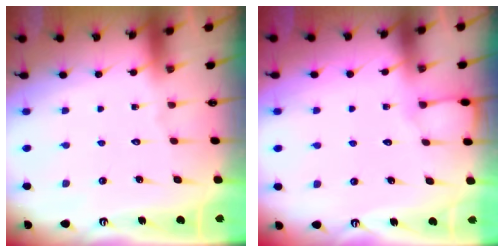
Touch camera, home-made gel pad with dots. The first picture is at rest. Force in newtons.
{"total": 2.9, "press": 2.9, "slide": 0.5}